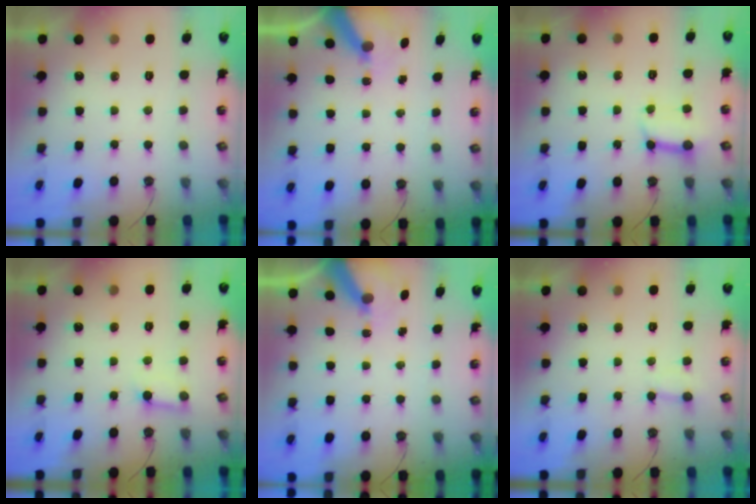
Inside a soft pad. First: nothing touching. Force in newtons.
{"total": 6.1, "press": 6.1, "slide": 0.5}
{"total": 7.9, "press": 7.8, "slide": 1.1}
{"total": 4.0, "press": 3.9, "slide": 0.4}
{"total": 6.1, "press": 6.1, "slide": 0.5}
{"total": 3.8, "press": 3.8, "slide": 0.4}